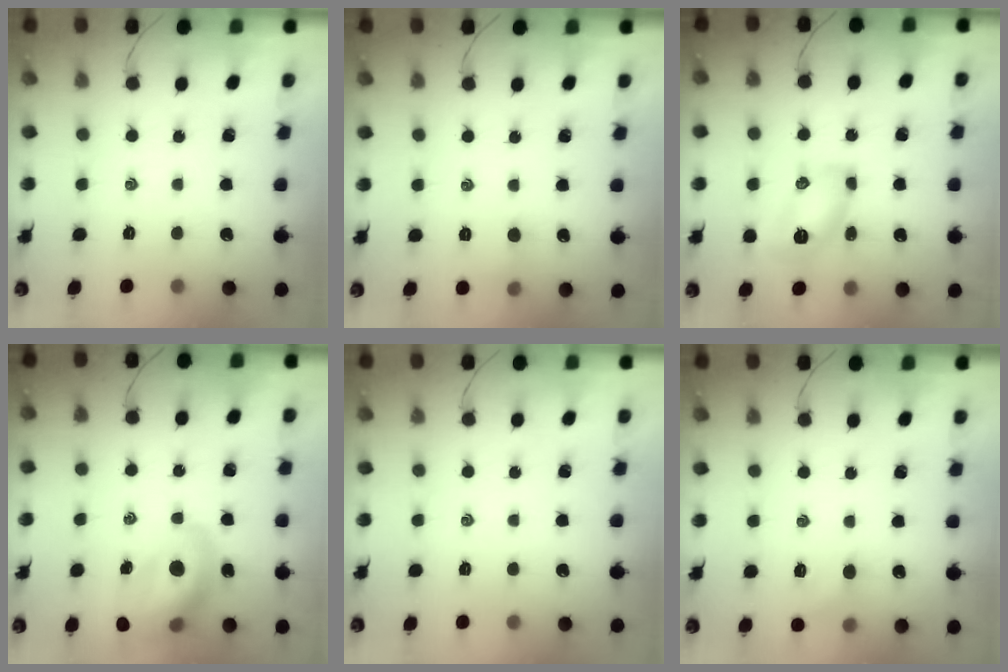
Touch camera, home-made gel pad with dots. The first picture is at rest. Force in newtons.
{"total": 4.3, "press": 4.1, "slide": 1.5}
{"total": 10.1, "press": 10.0, "slide": 0.9}
{"total": 14.1, "press": 13.6, "slide": 3.8}
{"total": 0.0}
{"total": 5.7, "press": 5.4, "slide": 1.8}